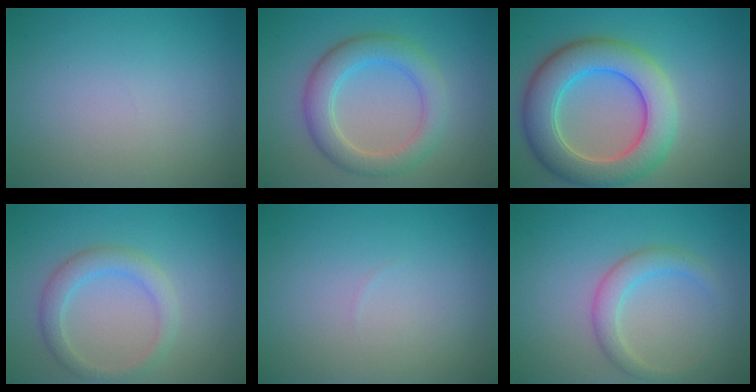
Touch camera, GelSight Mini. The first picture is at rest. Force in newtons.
{"total": 4.6, "press": 4.5, "slide": 0.2}
{"total": 8.1, "press": 8.1, "slide": 0.5}
{"total": 2.7, "press": 2.7, "slide": 0.0}
{"total": 0.0}
{"total": 2.5, "press": 2.5, "slide": 0.1}